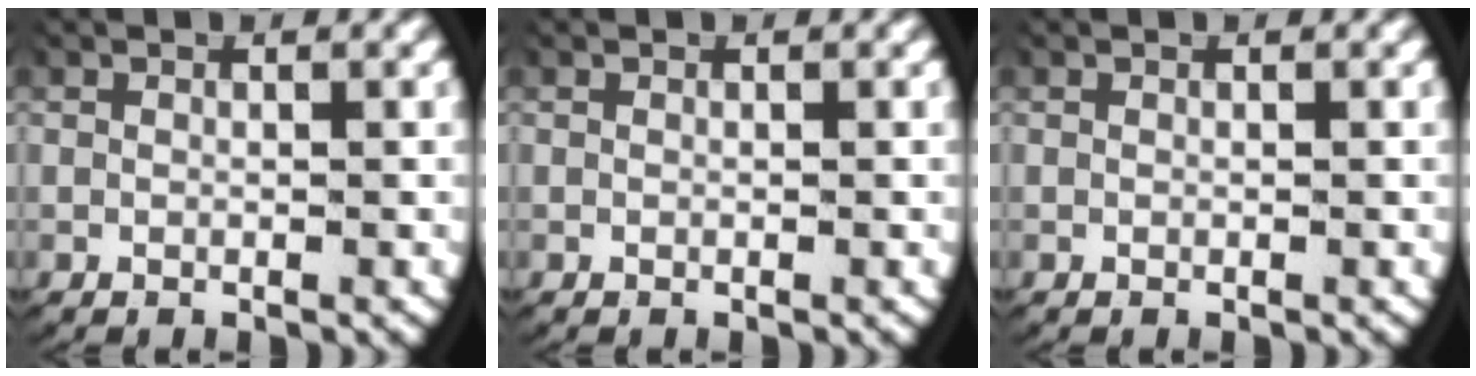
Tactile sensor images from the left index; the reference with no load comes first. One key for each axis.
{"total": 0.0}
{"total": 0.0}